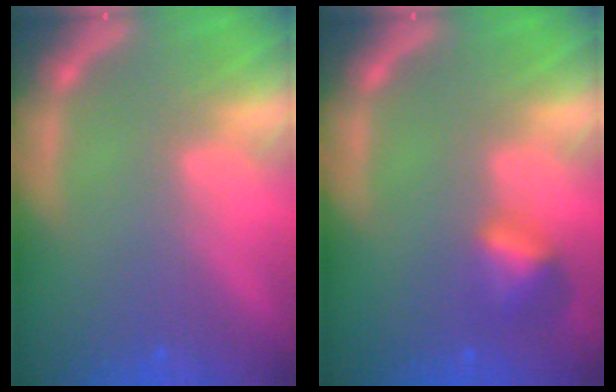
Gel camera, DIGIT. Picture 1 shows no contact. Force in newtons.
{"total": 2.4}